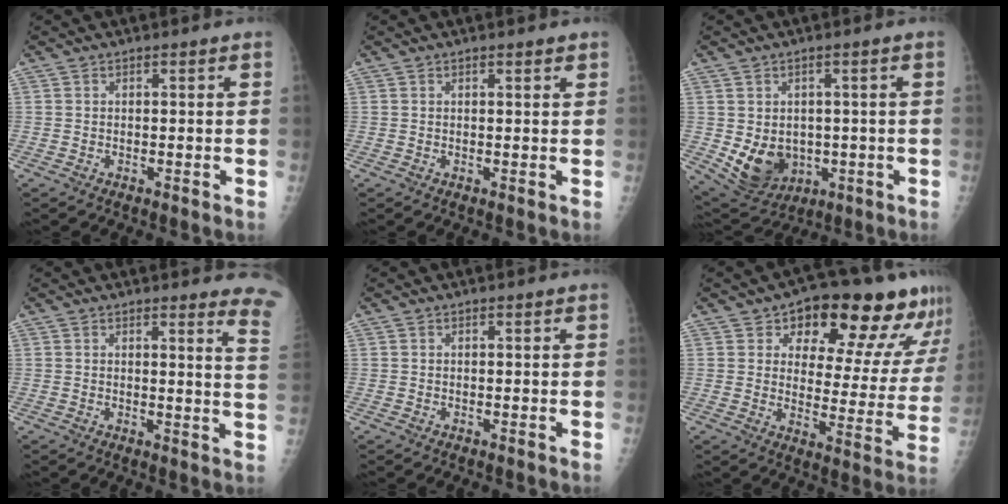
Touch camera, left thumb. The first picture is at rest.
{"total": 1.2, "force": [0.9, 0.3, 0.8], "torque": [-0.009, -0.002, 0.012]}
{"total": 9.7, "force": [-1.2, 7.8, 5.6], "torque": [-0.070, -0.008, 0.007]}
{"total": 7.9, "force": [7.7, 0.3, 2.0], "torque": [-0.002, -0.090, 0.053]}
{"total": 0.0}
{"total": 19.1, "force": [12.7, 8.8, 11.2], "torque": [-0.095, -0.055, 0.166]}